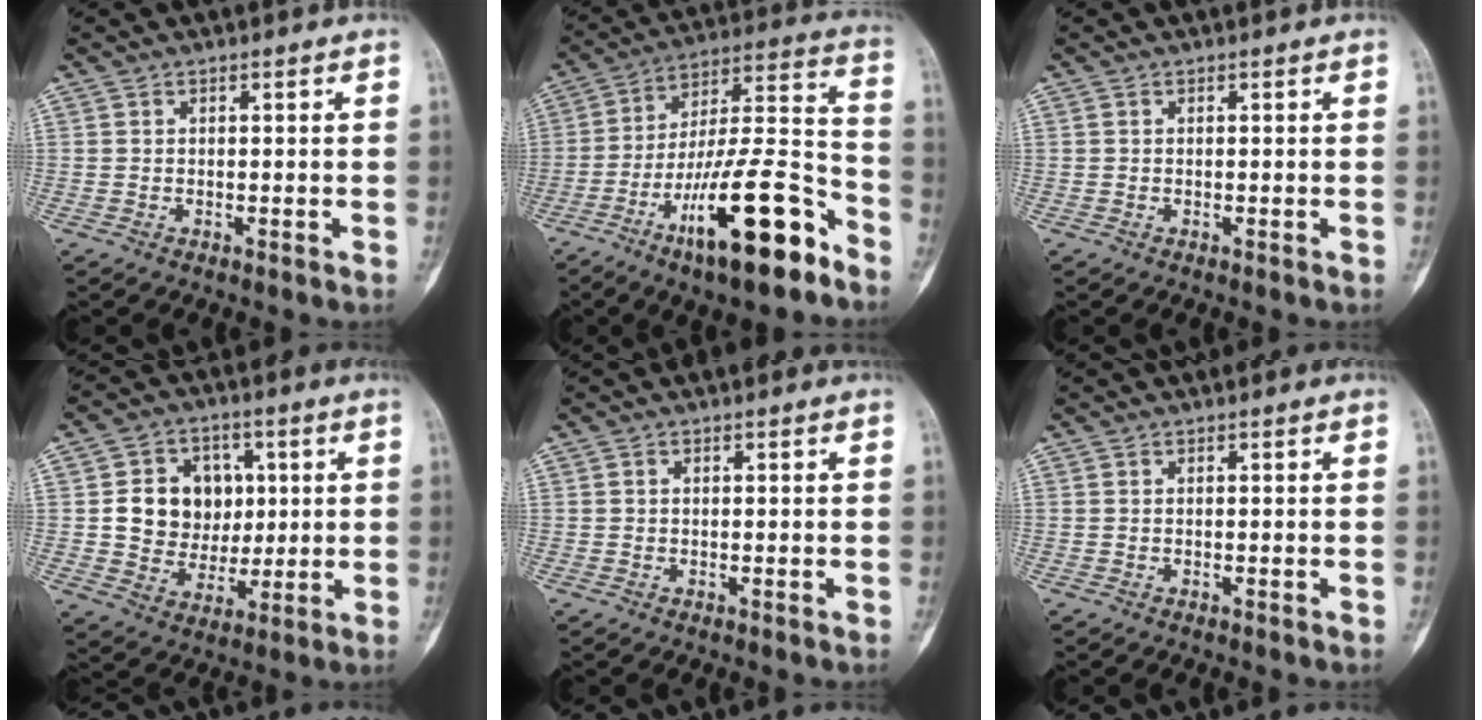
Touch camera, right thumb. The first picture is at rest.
{"total": 22.6, "force": [-12.6, 5.8, 17.9], "torque": [-0.305, 0.073, -0.211]}
{"total": 0.0}
{"total": 12.4, "force": [1.7, 10.8, 6.0], "torque": [-0.043, 0.003, 0.039]}
{"total": 0.0}
{"total": 0.0}